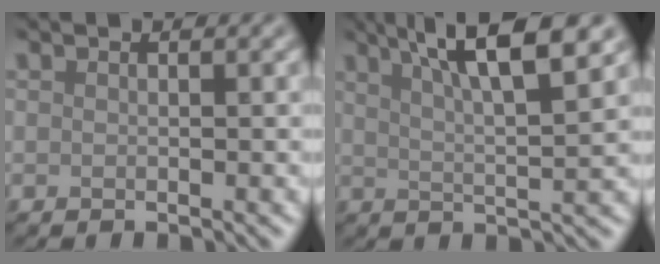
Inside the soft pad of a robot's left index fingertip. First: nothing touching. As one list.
[{"total": 7.7, "force": [4.4, 1.6, 6.1], "torque": [-0.075, 0.018, 0.055]}]